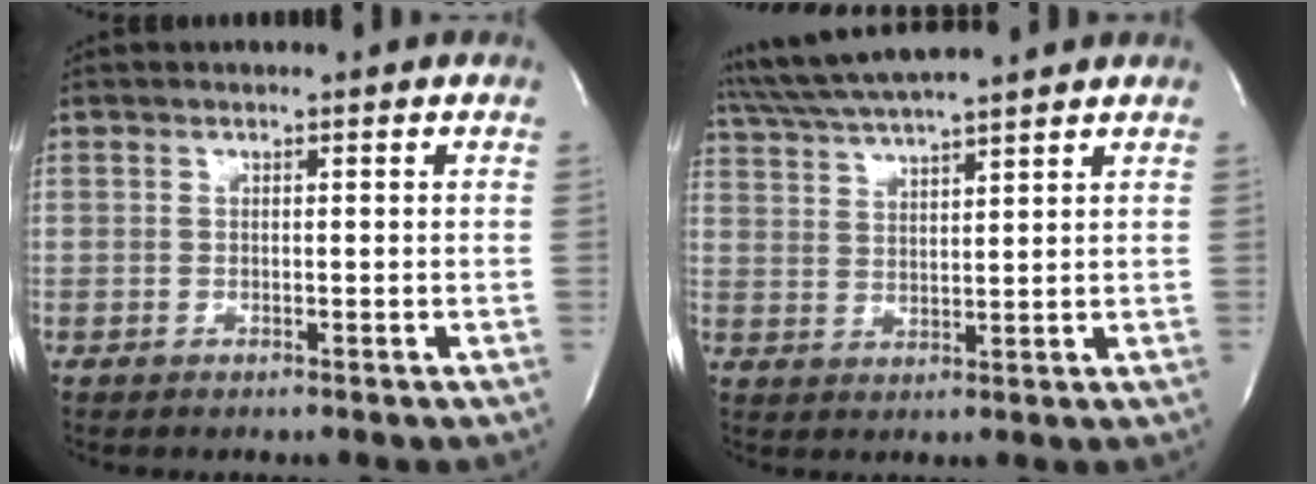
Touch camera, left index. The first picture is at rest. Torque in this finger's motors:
{"motor_torque": [0.14, -0.20, 0.53, 0.21]}